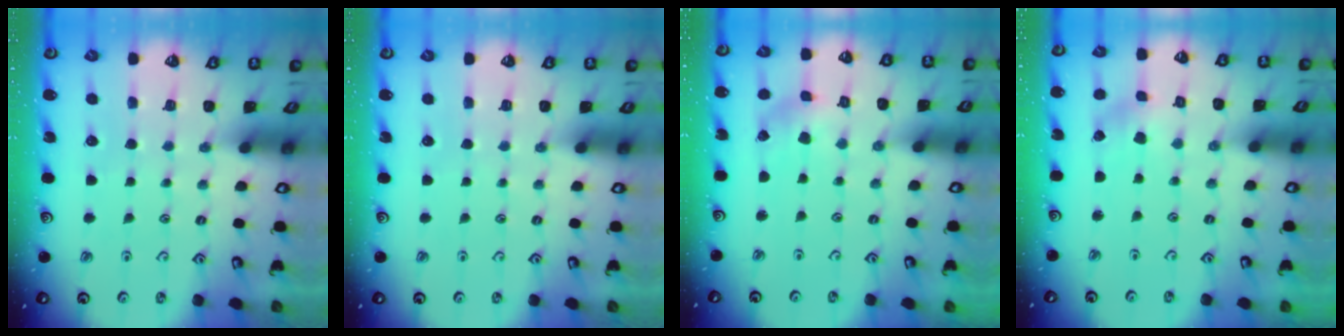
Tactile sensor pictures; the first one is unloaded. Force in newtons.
{"total": 0.0}
{"total": 1.1, "press": 1.1, "slide": 0.3}
{"total": 1.8, "press": 1.7, "slide": 0.3}